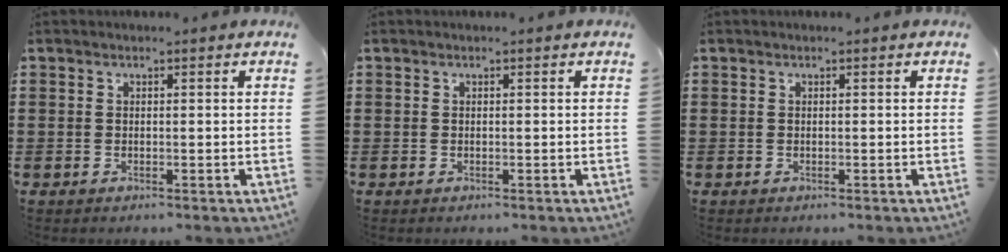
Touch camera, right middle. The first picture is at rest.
{"total": 0.0}
{"total": 0.0}